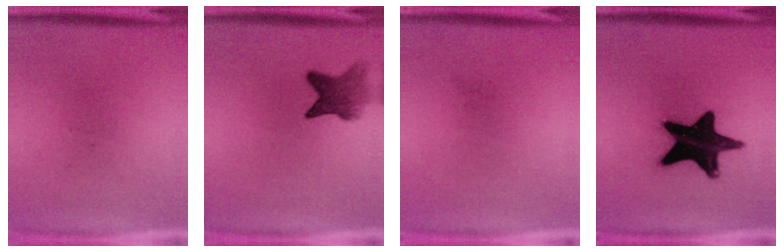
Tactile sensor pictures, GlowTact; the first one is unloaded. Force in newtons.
{"total": 5.6}
{"total": 0.0}
{"total": 18.5}